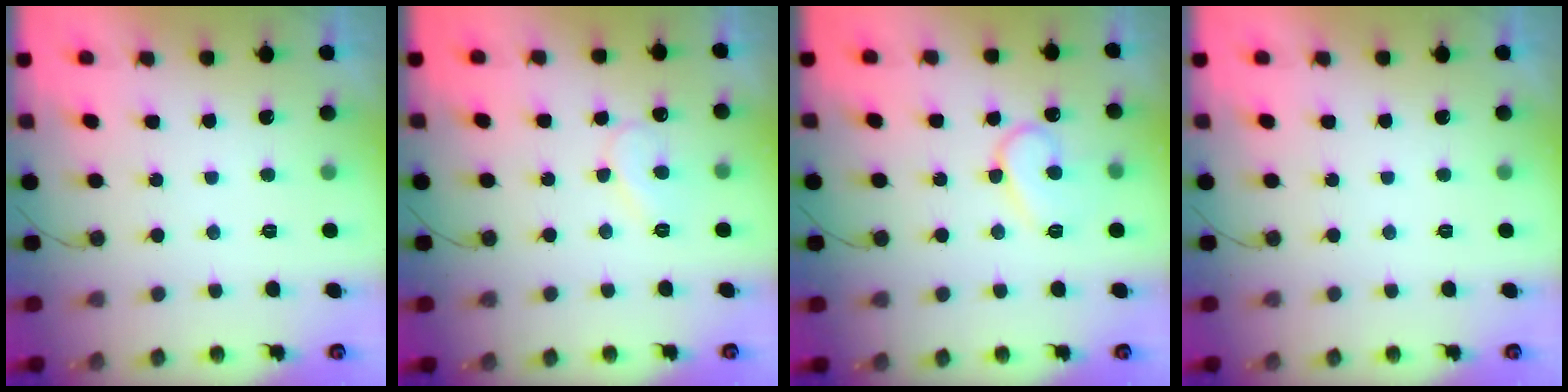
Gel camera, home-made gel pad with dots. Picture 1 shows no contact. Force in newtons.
{"total": 8.0, "press": 7.9, "slide": 0.5}
{"total": 11.1, "press": 11.0, "slide": 1.1}
{"total": 0.0}